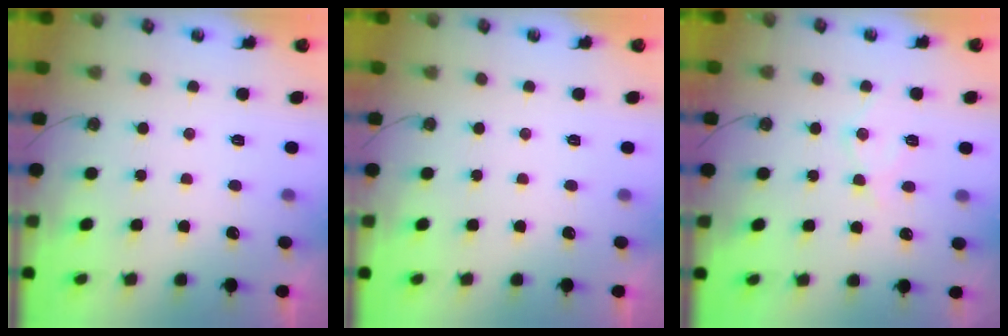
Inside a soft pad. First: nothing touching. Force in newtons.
{"total": 0.0}
{"total": 8.0, "press": 7.9, "slide": 0.7}